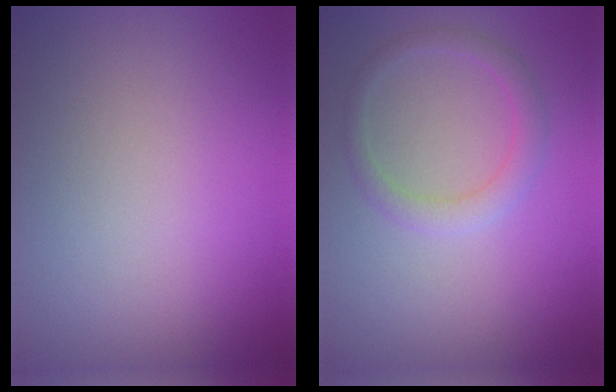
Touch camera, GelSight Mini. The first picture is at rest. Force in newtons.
{"total": 2.1, "press": 2.0, "slide": 0.3}